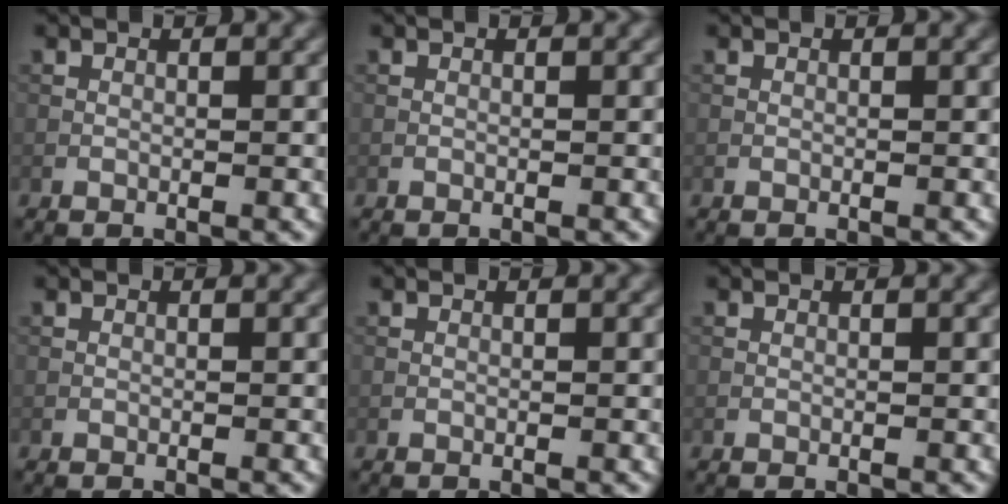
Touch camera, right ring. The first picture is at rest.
{"total": 0.0}
{"total": 0.0}
{"total": 0.0}
{"total": 0.0}
{"total": 0.0}